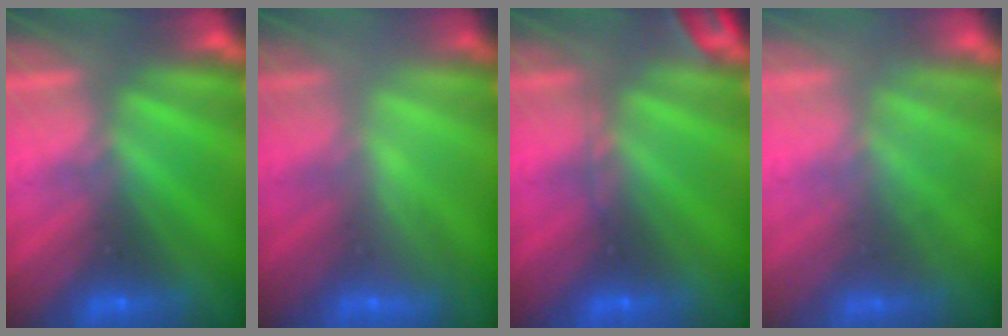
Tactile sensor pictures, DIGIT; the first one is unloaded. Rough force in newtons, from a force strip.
{"total": 2.2}
{"total": 2.8}
{"total": 2.2}